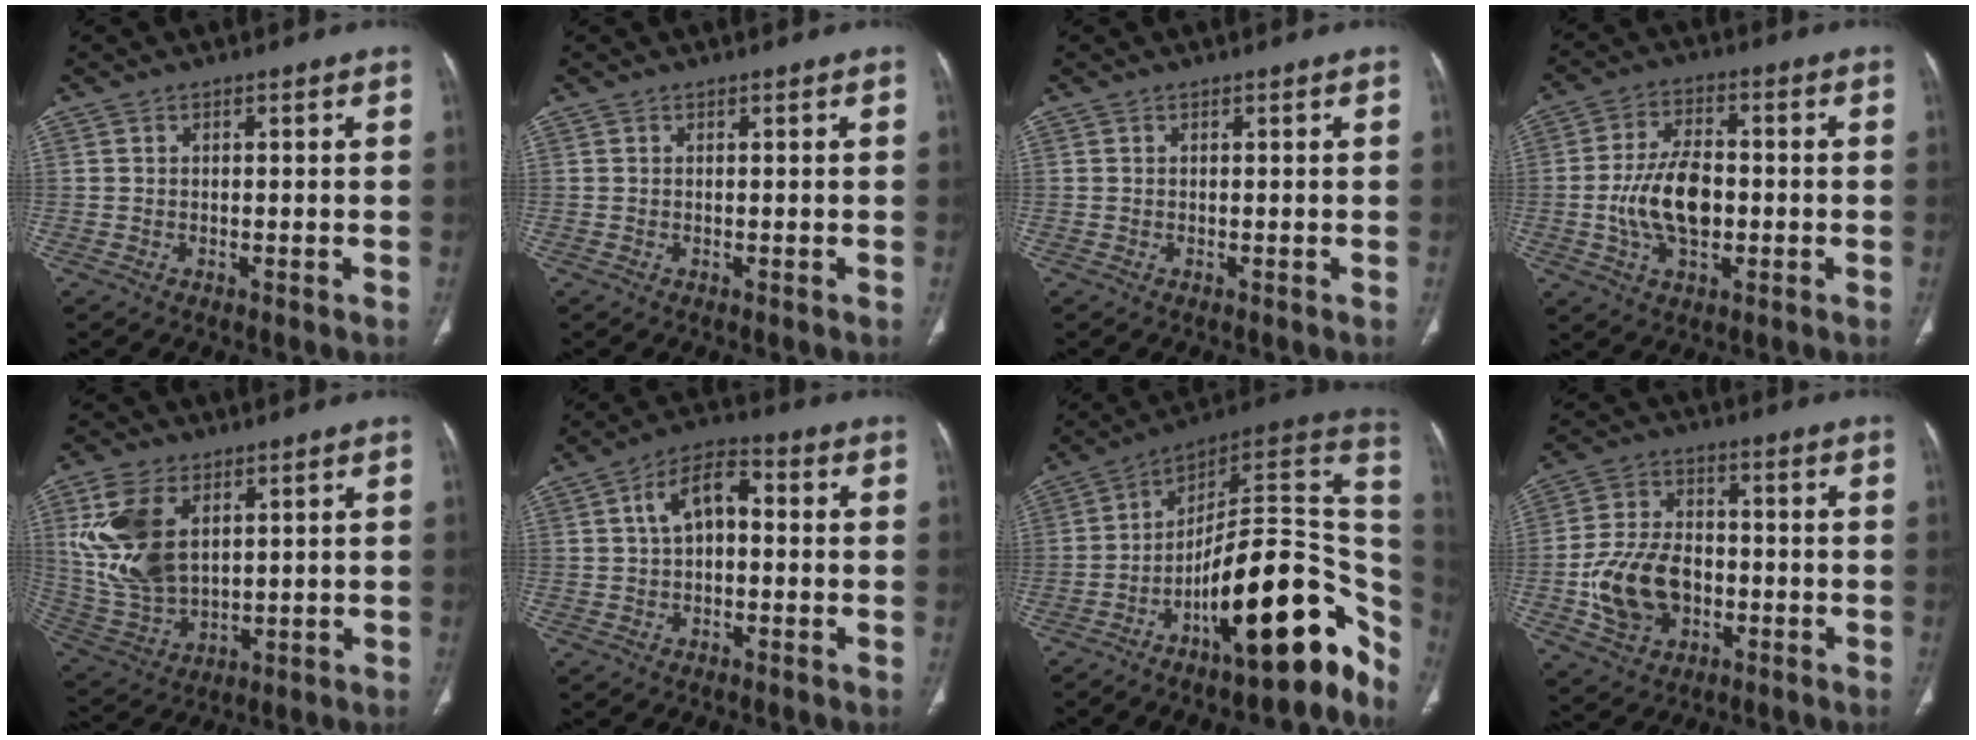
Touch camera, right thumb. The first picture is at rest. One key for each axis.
{"total": 0.0}
{"total": 0.0}
{"total": 11.4, "fx": -1.4, "fy": 6.5, "fz": 9.2, "tx": -0.164, "ty": 0.015, "tz": -0.025}
{"total": 14.7, "fx": 4.5, "fy": 8.9, "fz": 10.8, "tx": -0.218, "ty": -0.015, "tz": 0.104}
{"total": 8.2, "fx": 0.8, "fy": 4.7, "fz": 6.6, "tx": -0.104, "ty": 0.026, "tz": 0.003}
{"total": 27.3, "fx": -11.2, "fy": 9.9, "fz": 22.8, "tx": -0.226, "ty": 0.095, "tz": -0.161}
{"total": 13.4, "fx": -3.0, "fy": 9.6, "fz": 8.8, "tx": -0.152, "ty": 0.022, "tz": -0.048}